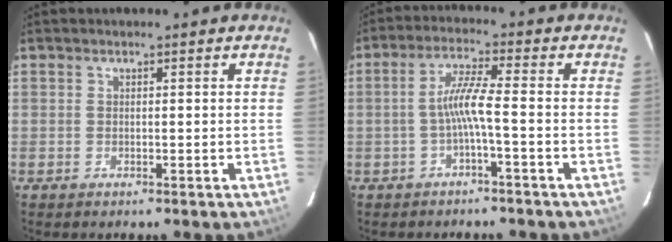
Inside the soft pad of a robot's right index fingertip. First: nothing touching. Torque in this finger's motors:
{"motor_torque": [0.97, -0.25, 0.57, 0.14]}